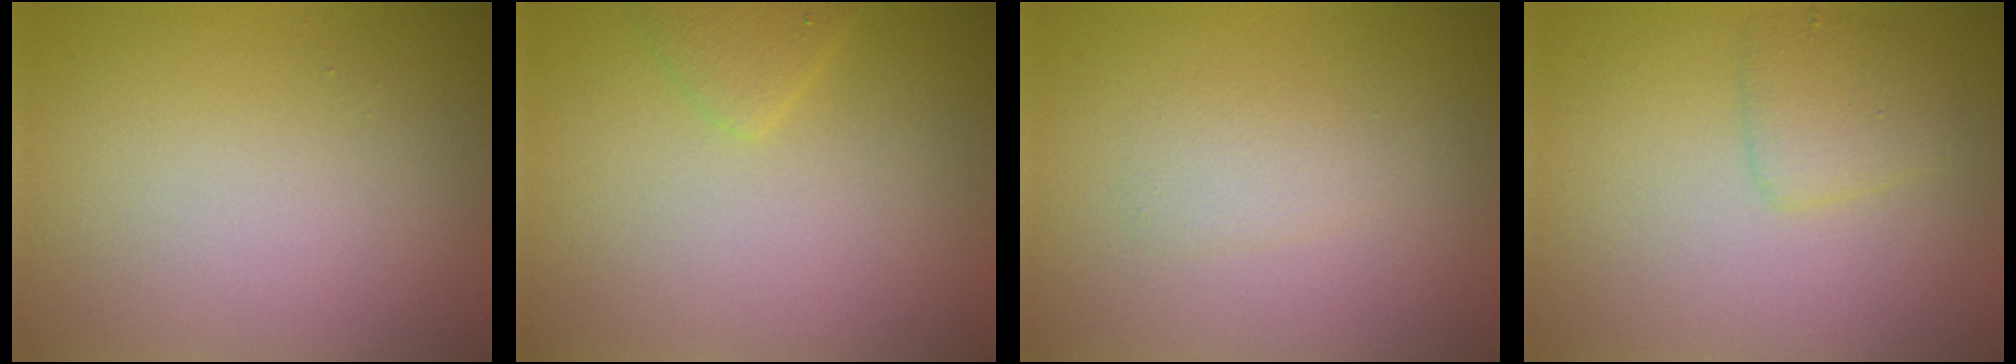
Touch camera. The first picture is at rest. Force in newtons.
{"total": 1.5, "press": 1.5, "slide": 0.1}
{"total": 1.3, "press": 1.3, "slide": 0.0}
{"total": 2.2, "press": 2.2, "slide": 0.2}